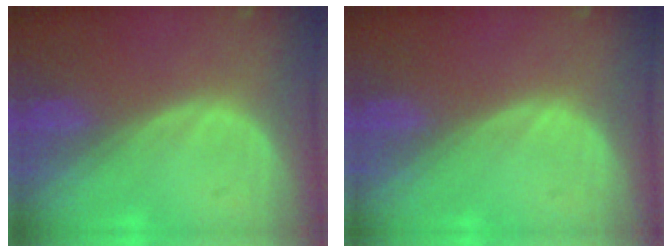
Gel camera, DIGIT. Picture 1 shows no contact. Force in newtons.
{"total": 0.0}